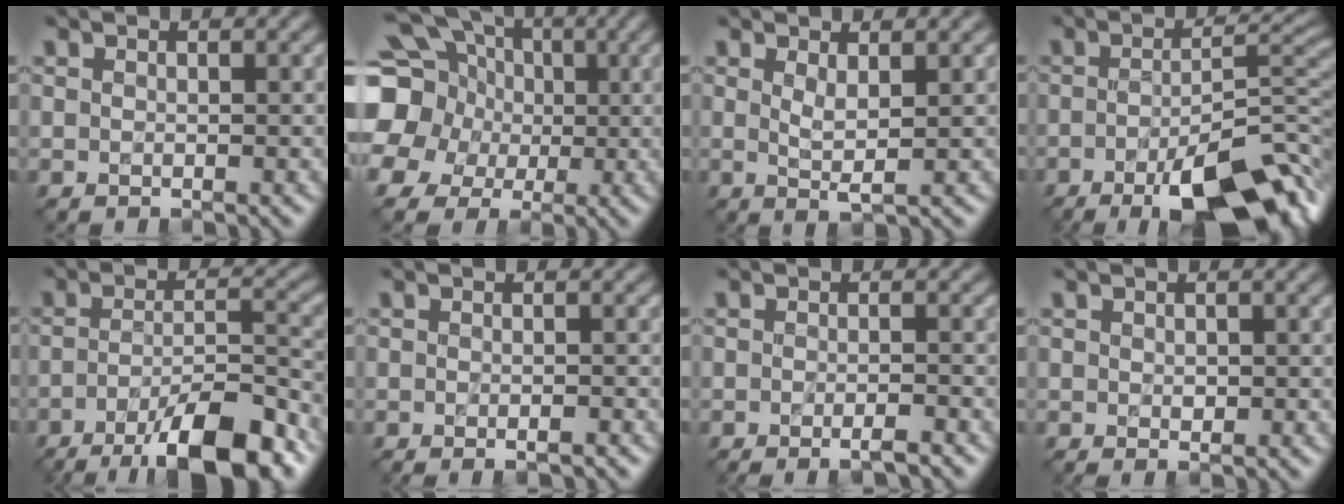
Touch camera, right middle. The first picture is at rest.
{"total": 19.9, "force": [3.5, 18.2, 7.2], "torque": [-0.199, 0.008, 0.026]}
{"total": 1.9, "force": [0.6, 0.2, 1.7], "torque": [-0.035, -0.008, 0.013]}
{"total": 11.6, "force": [-5.8, 3.3, 9.5], "torque": [-0.141, -0.006, -0.088]}
{"total": 10.4, "force": [-6.3, 2.6, 7.8], "torque": [-0.114, 0.007, -0.104]}
{"total": 1.8, "force": [-1.0, 0.4, 1.5], "torque": [-0.014, -0.001, -0.014]}
{"total": 2.6, "force": [-1.5, 0.5, 2.1], "torque": [-0.027, -0.003, -0.028]}
{"total": 0.9, "force": [-0.1, 0.4, 0.8], "torque": [-0.011, -0.002, -0.001]}